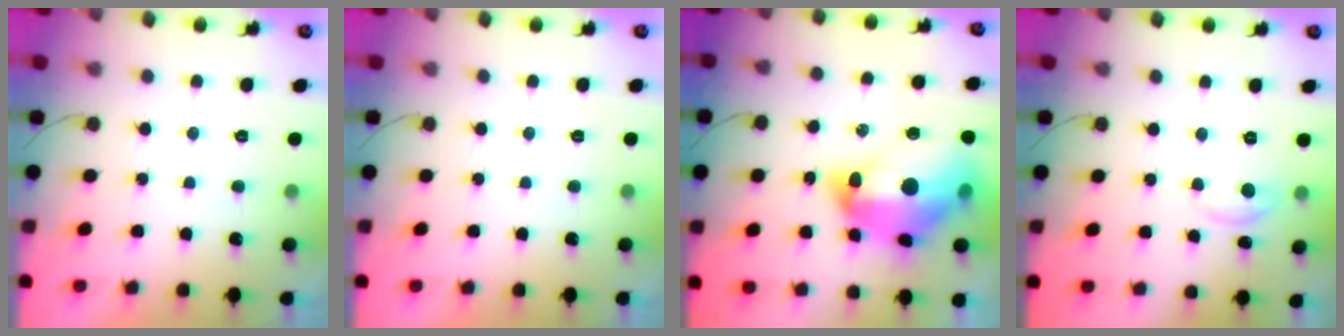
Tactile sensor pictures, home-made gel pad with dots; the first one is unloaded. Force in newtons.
{"total": 0.0}
{"total": 20.7, "press": 20.6, "slide": 1.6}
{"total": 3.8, "press": 3.8, "slide": 0.5}